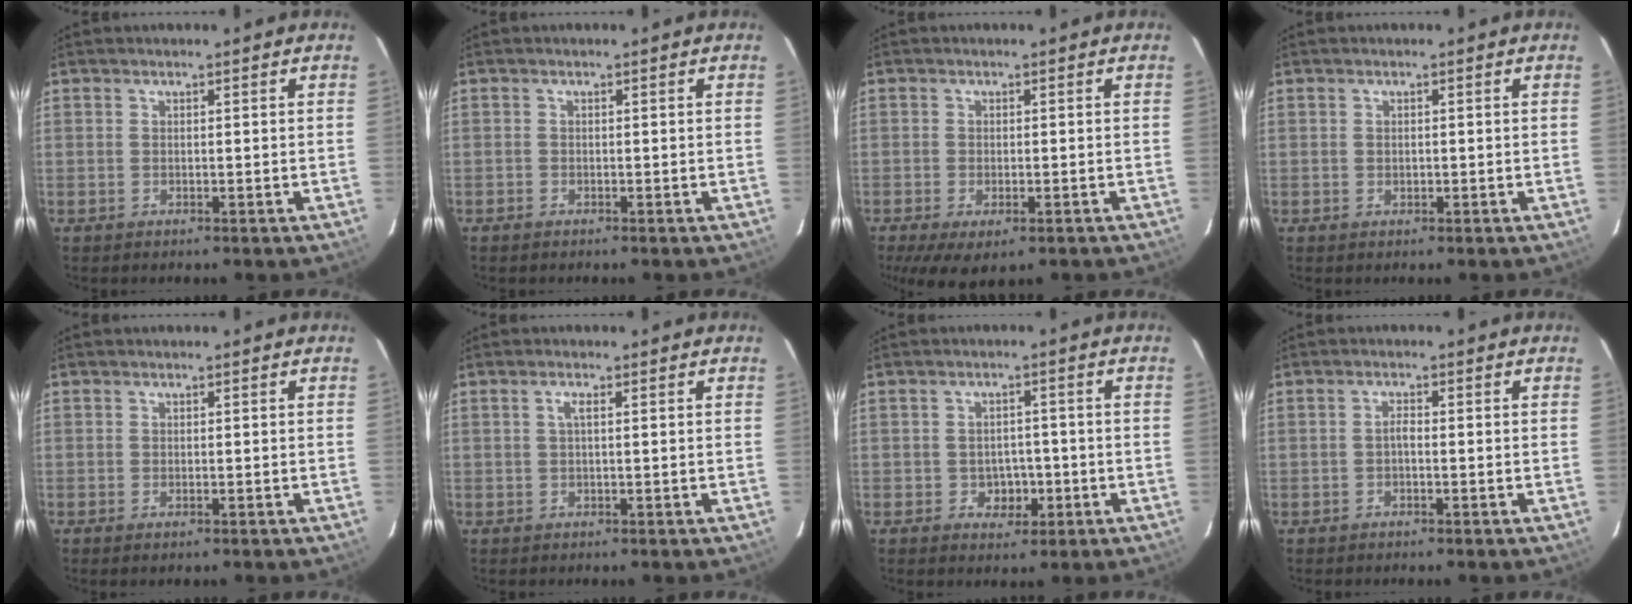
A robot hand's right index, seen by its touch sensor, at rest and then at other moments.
{"total": 0.8, "force": [-0.7, 0.4, -0.1], "torque": [-0.001, 0.001, -0.015]}
{"total": 7.3, "force": [-4.2, 3.4, 5.0], "torque": [-0.104, -0.032, -0.065]}
{"total": 0.6, "force": [0.0, 0.6, 0.2], "torque": [0.000, 0.002, 0.000]}
{"total": 0.9, "force": [-0.6, 0.4, 0.5], "torque": [-0.007, -0.002, -0.010]}
{"total": 1.4, "force": [0.3, 0.1, 1.4], "torque": [-0.026, 0.004, 0.002]}
{"total": 4.1, "force": [-1.4, 3.5, 1.7], "torque": [-0.035, 0.010, -0.008]}
{"total": 1.2, "force": [-0.5, 0.5, 1.0], "torque": [-0.019, 0.007, -0.011]}